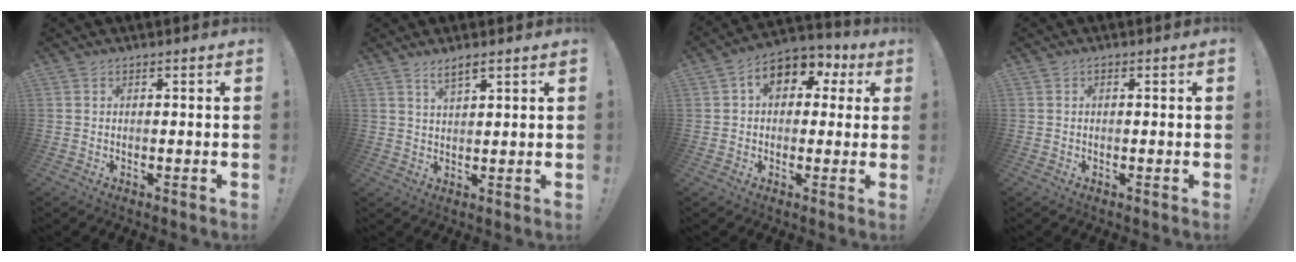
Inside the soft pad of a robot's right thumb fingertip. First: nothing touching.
{"total": 3.5, "force": [2.7, 0.4, 2.3], "torque": [-0.034, -0.018, 0.044]}
{"total": 9.6, "force": [3.1, 6.9, 5.9], "torque": [-0.082, -0.002, 0.060]}
{"total": 0.7, "force": [-0.5, -0.2, 0.4], "torque": [-0.008, -0.001, -0.010]}